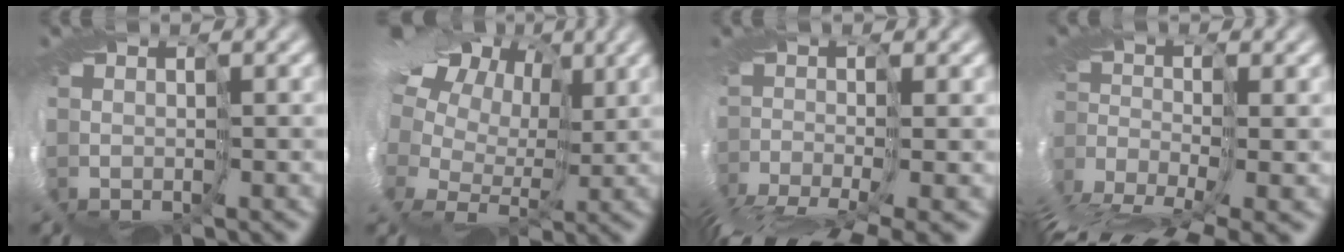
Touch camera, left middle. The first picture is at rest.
{"total": 17.8, "force": [8.5, 11.2, 11.0], "torque": [-0.237, 0.066, 0.117]}
{"total": 9.8, "force": [-6.7, 2.6, 6.6], "torque": [-0.136, -0.037, -0.103]}
{"total": 10.4, "force": [-8.7, 2.5, 5.1], "torque": [-0.106, -0.026, -0.145]}